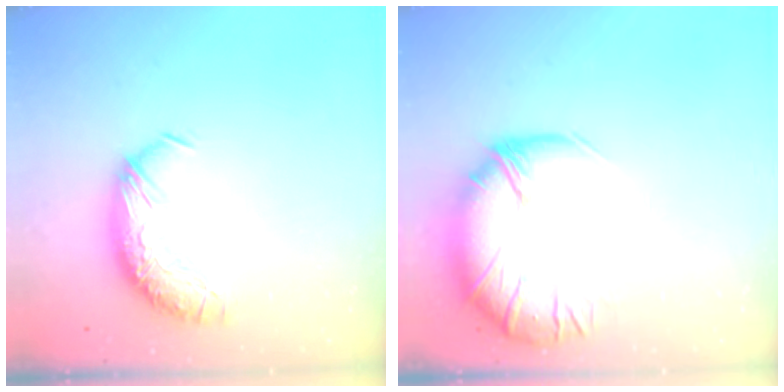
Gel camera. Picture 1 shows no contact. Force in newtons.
{"total": 2.9, "press": 0.1, "slide": 2.9}